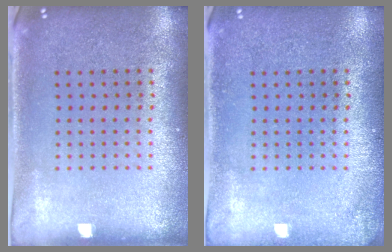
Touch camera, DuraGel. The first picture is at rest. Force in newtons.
{"total": 0.9, "press": 0.9, "slide": 0.1}